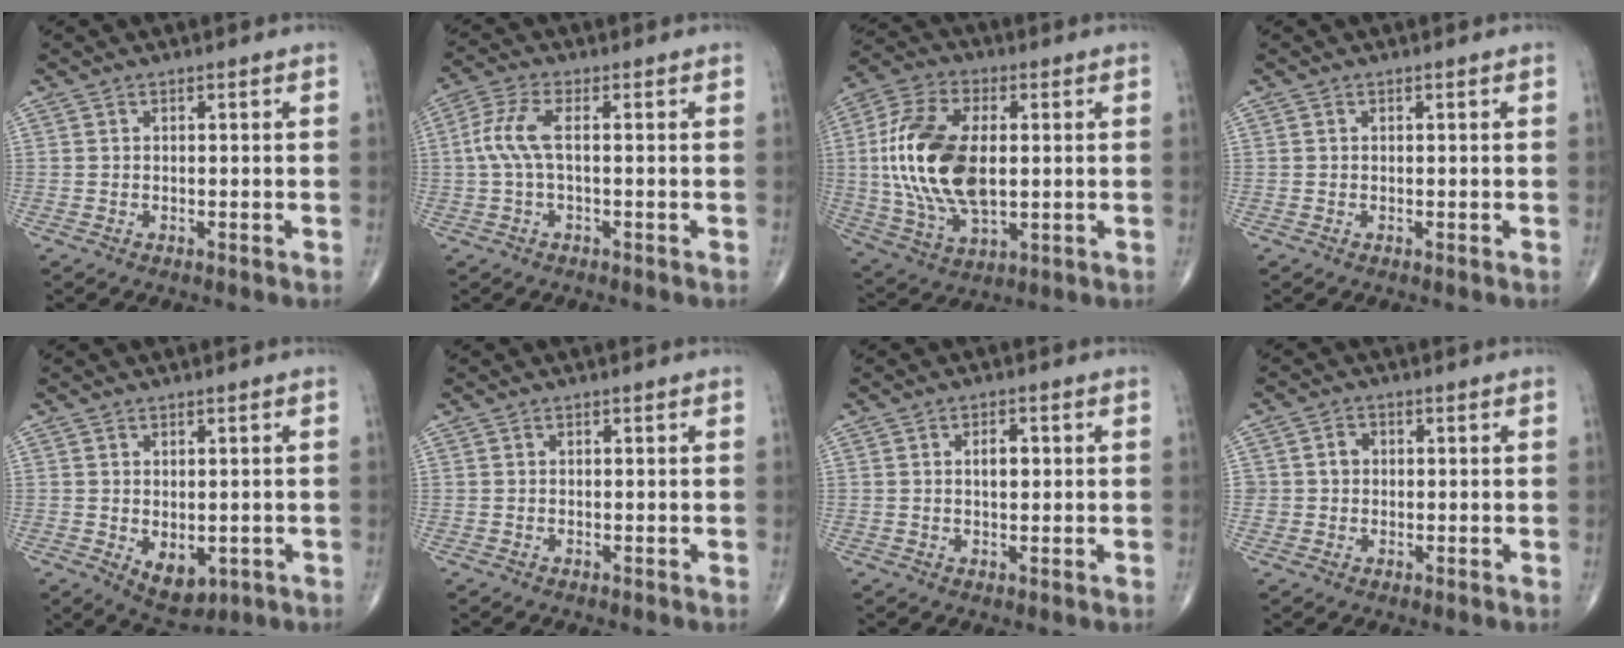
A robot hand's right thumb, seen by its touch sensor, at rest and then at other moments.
{"total": 6.0, "force": [0.1, 2.0, 5.6], "torque": [-0.148, 0.015, -0.003]}
{"total": 19.6, "force": [1.1, 10.7, 16.4], "torque": [-0.337, -0.003, 0.024]}
{"total": 0.0}
{"total": 5.9, "force": [-1.3, 3.7, 4.4], "torque": [-0.050, -0.005, -0.001]}
{"total": 0.0}
{"total": 3.1, "force": [0.5, 1.7, 2.6], "torque": [-0.036, 0.002, 0.007]}
{"total": 2.7, "force": [0.2, 2.6, 1.0], "torque": [0.002, 0.005, 0.001]}